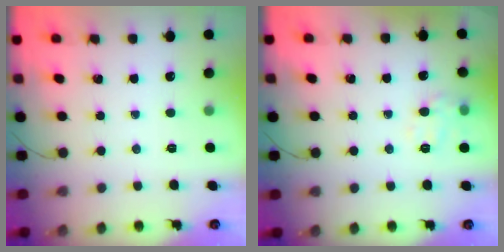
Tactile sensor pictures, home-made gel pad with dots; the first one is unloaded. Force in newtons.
{"total": 8.0, "press": 8.0, "slide": 0.5}